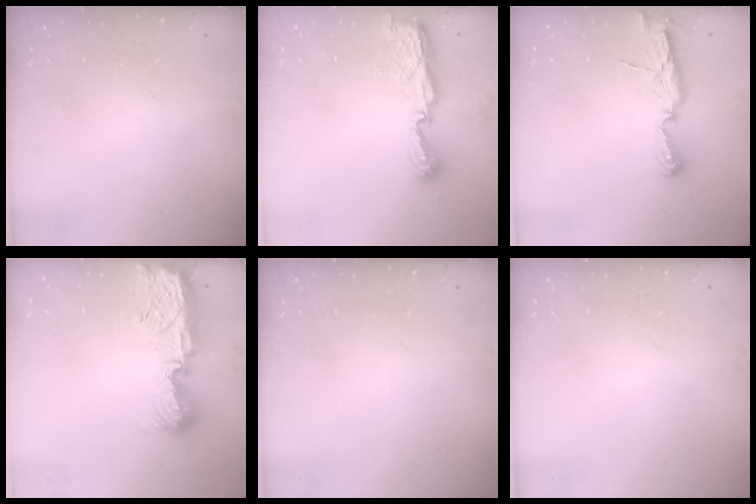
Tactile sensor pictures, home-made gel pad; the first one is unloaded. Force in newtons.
{"total": 8.5, "press": 8.5, "slide": 0.1}
{"total": 6.6, "press": 6.6, "slide": 0.4}
{"total": 12.6, "press": 12.6, "slide": 1.0}
{"total": 0.0}
{"total": 0.0}